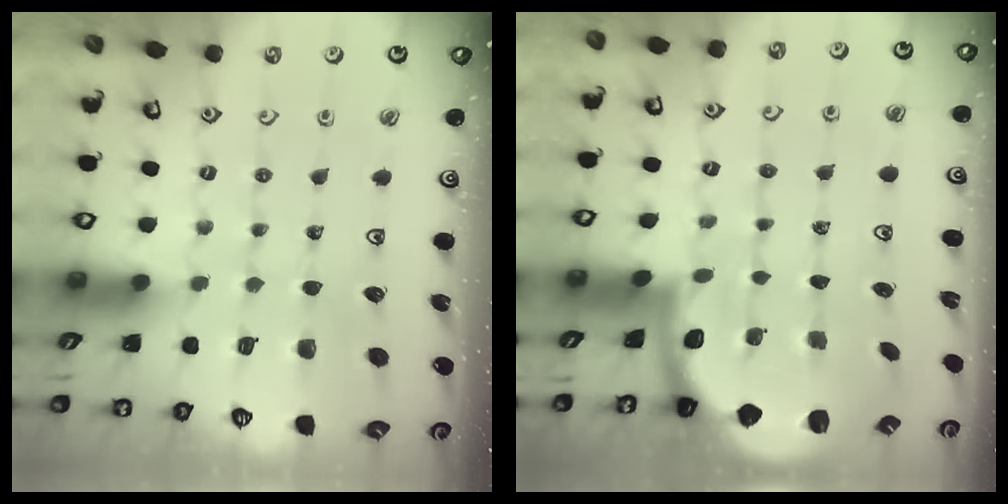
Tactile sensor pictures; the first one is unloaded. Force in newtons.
{"total": 2.1, "press": 2.0, "slide": 0.5}